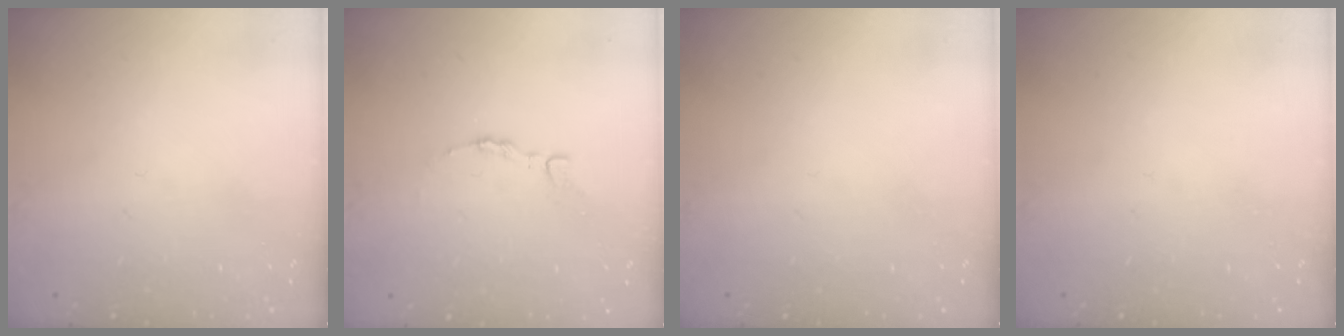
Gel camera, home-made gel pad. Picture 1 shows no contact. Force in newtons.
{"total": 2.9, "press": 2.9, "slide": 0.2}
{"total": 0.0}
{"total": 0.0}